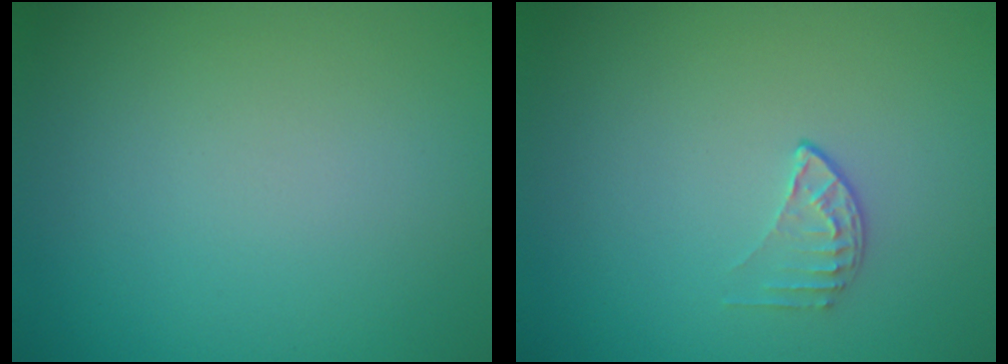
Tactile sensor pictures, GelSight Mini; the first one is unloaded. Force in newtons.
{"total": 1.1, "press": 0.7, "slide": 0.9}